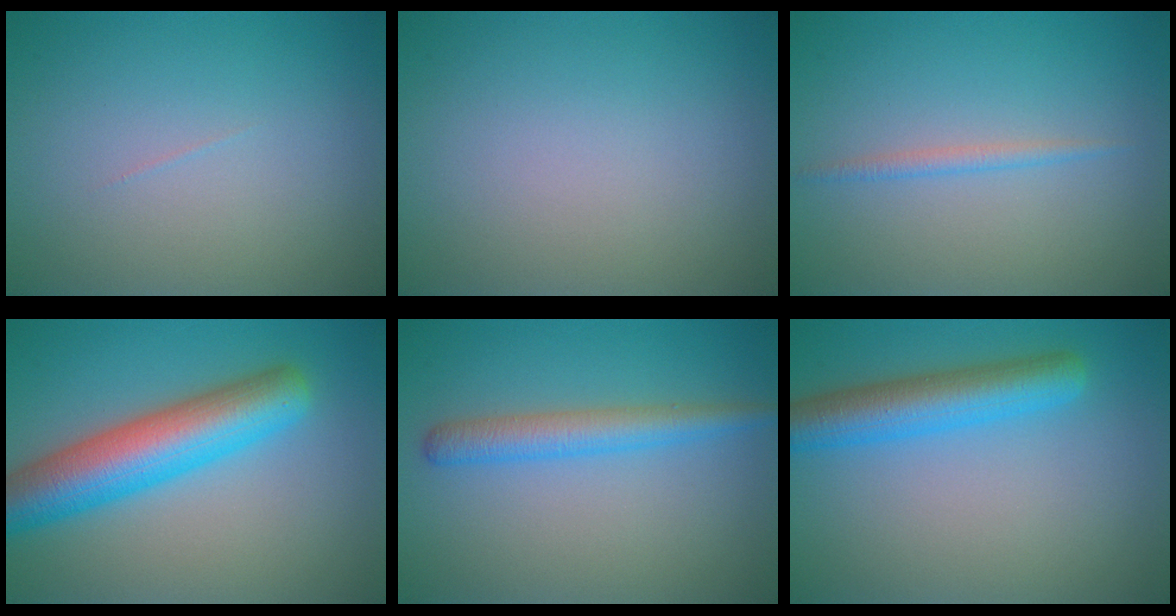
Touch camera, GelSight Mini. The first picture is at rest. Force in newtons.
{"total": 0.0}
{"total": 1.1, "press": 1.1, "slide": 0.1}
{"total": 8.1, "press": 8.1, "slide": 0.2}
{"total": 3.2, "press": 3.2, "slide": 0.1}
{"total": 5.3, "press": 5.3, "slide": 0.3}